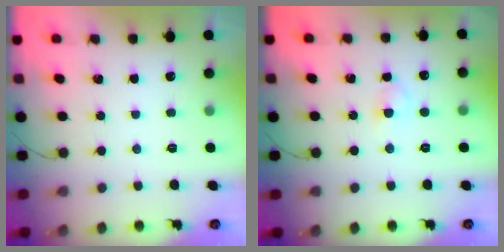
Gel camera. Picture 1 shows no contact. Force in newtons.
{"total": 2.8, "press": 2.5, "slide": 1.3}